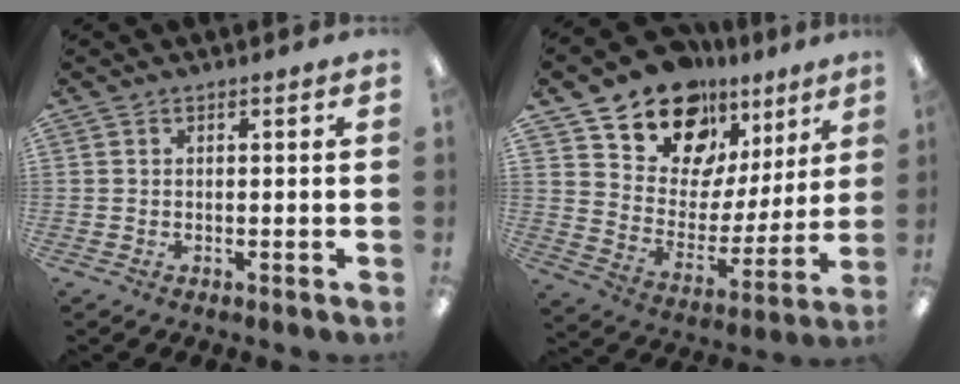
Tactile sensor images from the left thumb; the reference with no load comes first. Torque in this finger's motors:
{"motor_torque": [0.43, 0.67, 1.20, -1.57, 0.10]}